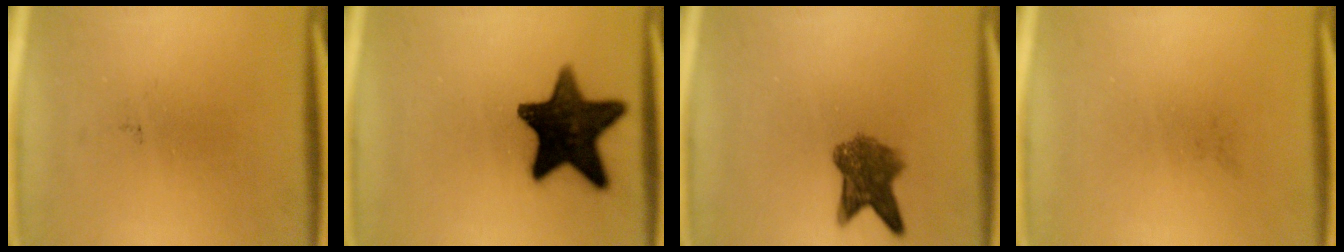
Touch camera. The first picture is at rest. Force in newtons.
{"total": 15.9}
{"total": 6.3}
{"total": 0.0}